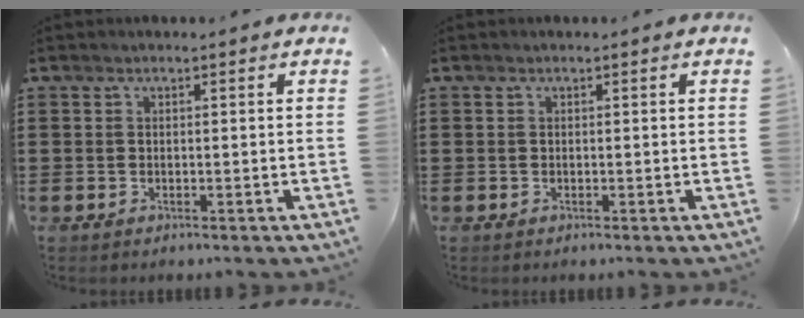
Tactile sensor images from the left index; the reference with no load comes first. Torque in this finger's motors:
{"motor_torque": [0.00, 0.00, 0.00, 0.00]}